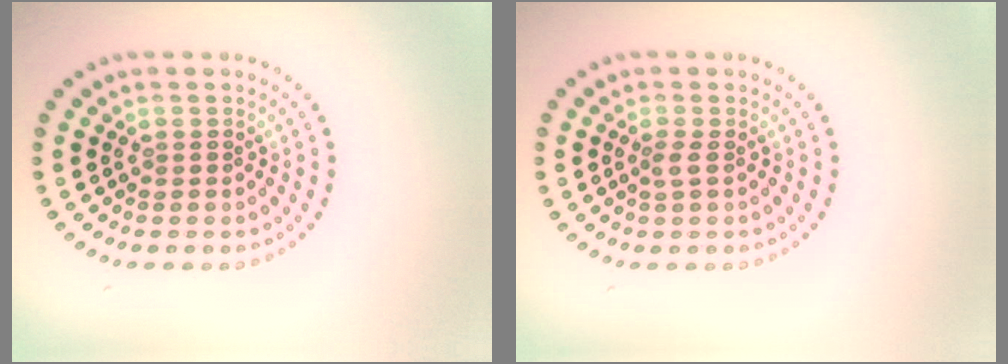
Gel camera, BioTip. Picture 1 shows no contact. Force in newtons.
{"total": 0.9, "press": 0.7, "slide": 0.7}